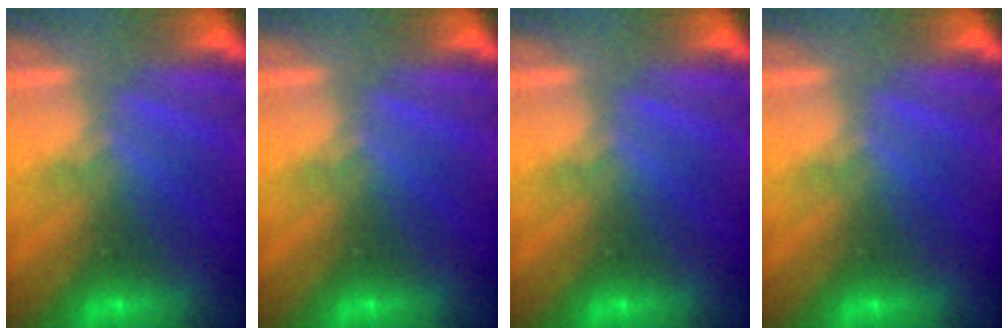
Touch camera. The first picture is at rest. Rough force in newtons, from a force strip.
{"total": 0.0}
{"total": 0.0}
{"total": 0.0}